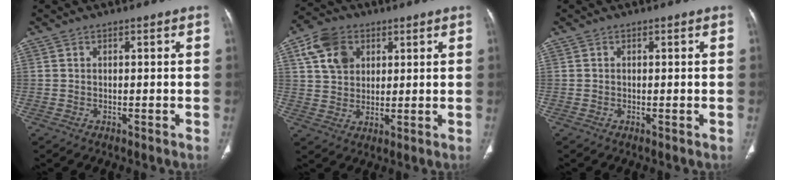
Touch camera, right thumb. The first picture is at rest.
{"total": 9.4, "force": [3.7, 7.1, 4.9], "torque": [-0.070, -0.005, 0.068]}
{"total": 0.0}